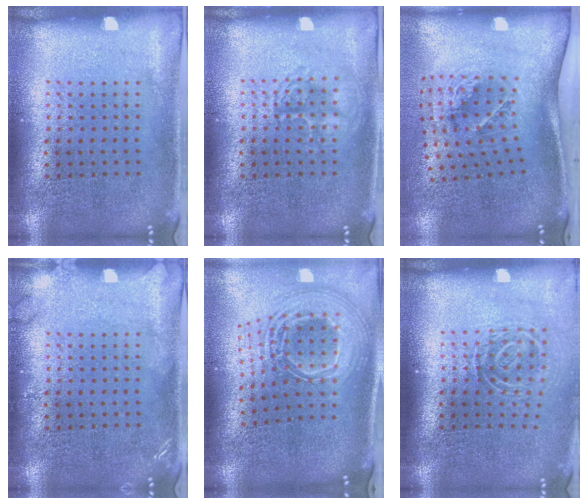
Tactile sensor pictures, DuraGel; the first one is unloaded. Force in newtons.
{"total": 1.9, "press": 1.9, "slide": 0.3}
{"total": 1.9, "press": 1.2, "slide": 1.5}
{"total": 1.3, "press": 1.3, "slide": 0.2}
{"total": 2.7, "press": 1.8, "slide": 2.0}
{"total": 1.8, "press": 1.2, "slide": 1.4}